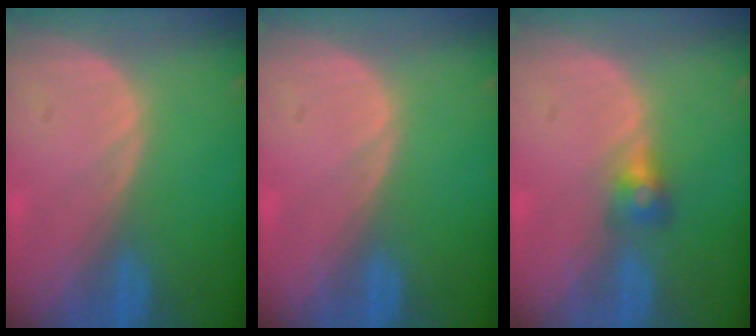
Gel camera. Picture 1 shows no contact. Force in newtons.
{"total": 0.0}
{"total": 2.7, "press": 2.5, "slide": 0.9}